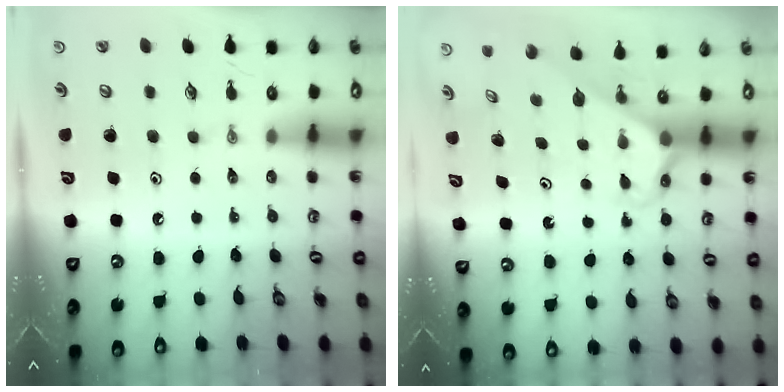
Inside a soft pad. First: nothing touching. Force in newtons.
{"total": 2.5, "press": 2.5, "slide": 0.2}